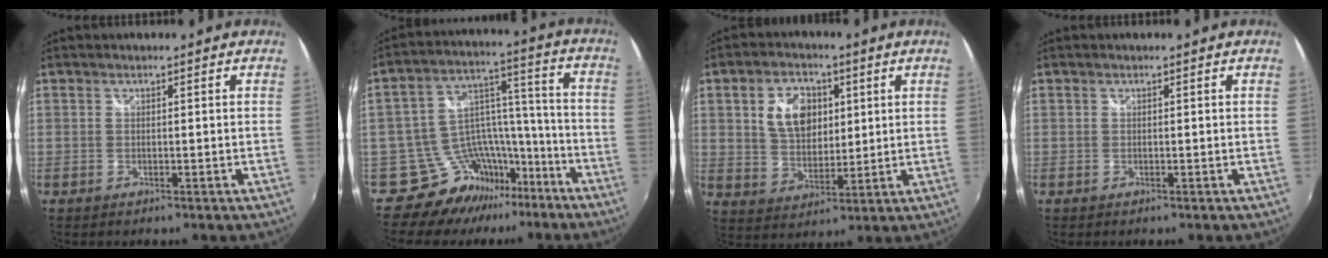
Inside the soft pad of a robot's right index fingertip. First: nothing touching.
{"total": 12.7, "force": [-10.7, 6.6, 1.6], "torque": [-0.025, 0.073, -0.178]}
{"total": 10.1, "force": [2.9, 6.9, 6.8], "torque": [-0.128, 0.015, 0.058]}
{"total": 0.0}